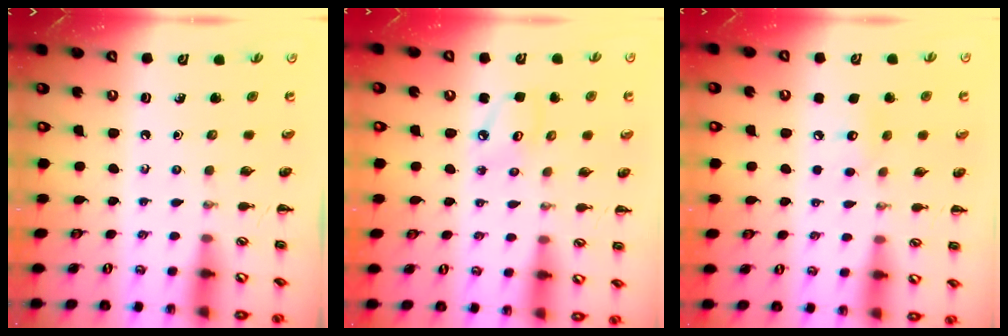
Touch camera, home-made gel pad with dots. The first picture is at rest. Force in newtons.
{"total": 4.2, "press": 4.2, "slide": 0.4}
{"total": 6.3, "press": 6.2, "slide": 1.1}